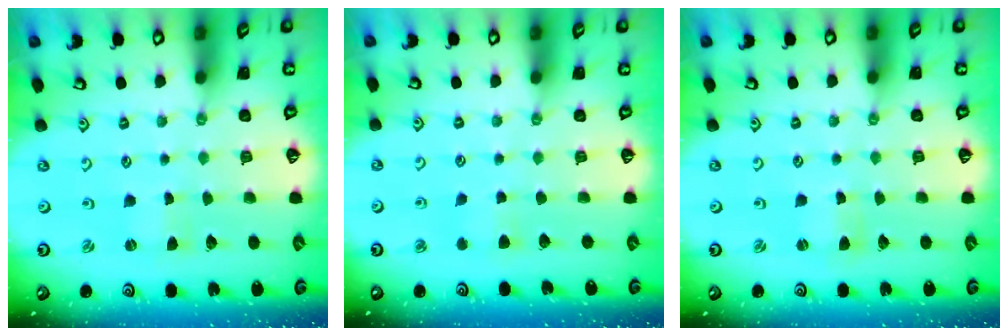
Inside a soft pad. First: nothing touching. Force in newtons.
{"total": 3.5, "press": 3.5, "slide": 0.5}
{"total": 0.7, "press": 0.7, "slide": 0.1}